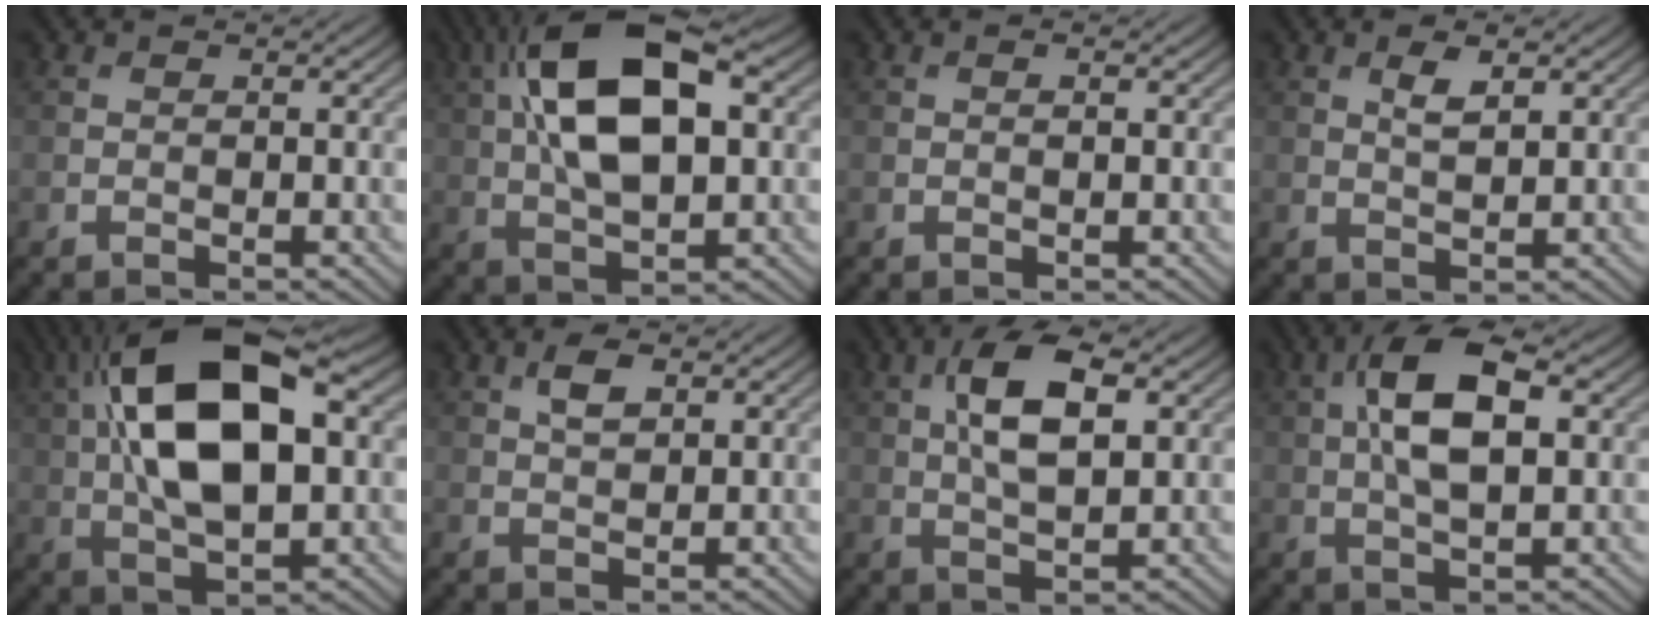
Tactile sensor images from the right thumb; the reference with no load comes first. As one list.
[{"total": 14.9, "force": [3.5, 6.9, 12.7], "torque": [-0.240, 0.022, 0.052]}, {"total": 0.7, "force": [0.1, 0.2, 0.7], "torque": [-0.011, 0.001, 0.002]}, {"total": 2.9, "force": [1.3, 1.0, 2.4], "torque": [-0.050, -0.003, 0.028]}, {"total": 16.8, "force": [3.2, 7.8, 14.6], "torque": [-0.270, 0.026, 0.040]}, {"total": 2.8, "force": [1.2, 1.3, 2.2], "torque": [-0.047, 0.003, 0.024]}, {"total": 8.5, "force": [2.1, 3.6, 7.4], "torque": [-0.146, 0.012, 0.032]}, {"total": 9.9, "force": [1.8, 4.2, 8.8], "torque": [-0.173, 0.015, 0.024]}]